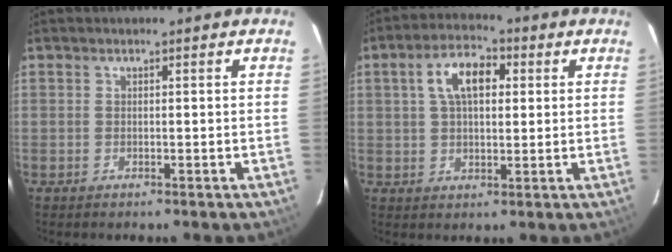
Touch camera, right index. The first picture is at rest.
{"total": 8.4, "force": [2.4, 4.5, 6.7], "torque": [-0.120, 0.023, 0.040]}